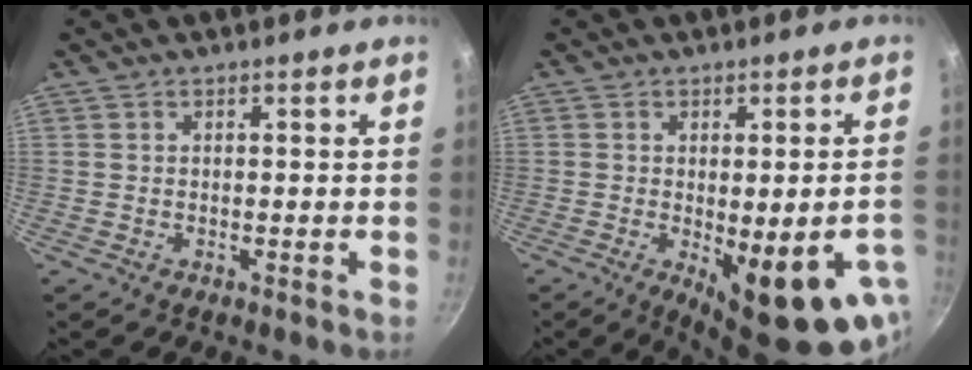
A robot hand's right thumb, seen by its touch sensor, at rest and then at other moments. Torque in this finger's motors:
{"motor_torque": [0.10, 0.70, 0.08, -0.13, 0.22]}